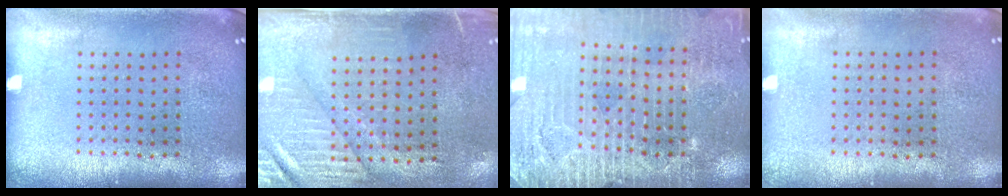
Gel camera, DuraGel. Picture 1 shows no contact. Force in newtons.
{"total": 3.0, "press": 2.6, "slide": 1.5}
{"total": 3.3, "press": 3.3, "slide": 0.2}
{"total": 0.0}